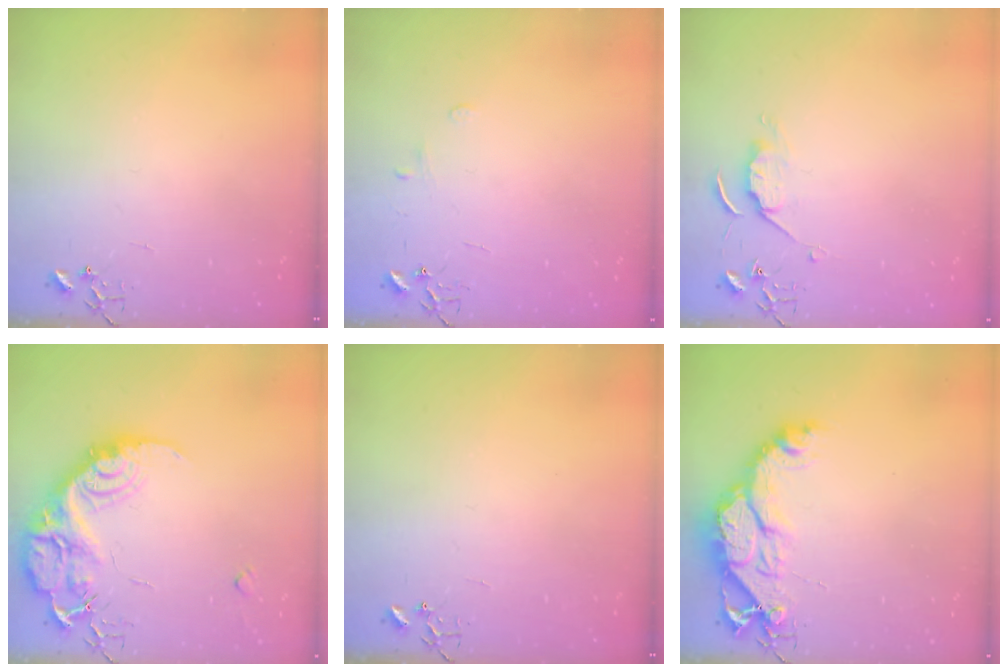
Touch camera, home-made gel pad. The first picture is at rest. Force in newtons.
{"total": 5.4, "press": 5.4, "slide": 0.6}
{"total": 6.0, "press": 6.0, "slide": 0.6}
{"total": 20.8, "press": 20.8, "slide": 1.1}
{"total": 0.0}
{"total": 15.9, "press": 15.9, "slide": 1.7}